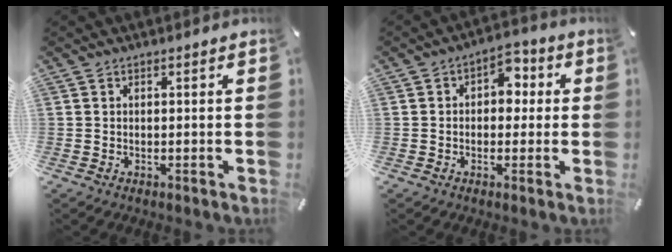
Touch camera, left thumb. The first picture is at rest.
{"total": 5.5, "force": [0.3, 4.2, 3.6], "torque": [-0.040, 0.004, -0.003]}